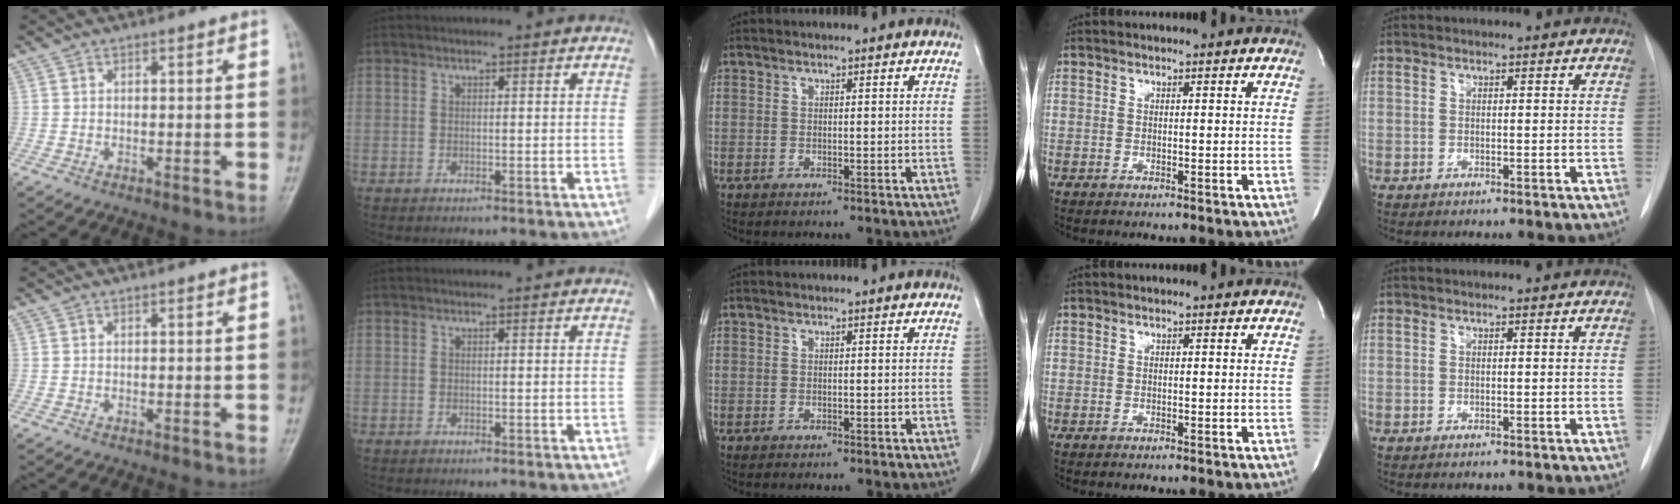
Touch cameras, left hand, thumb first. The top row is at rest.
{}